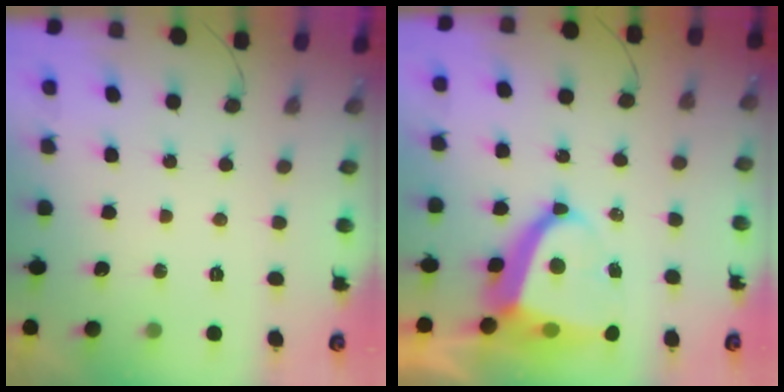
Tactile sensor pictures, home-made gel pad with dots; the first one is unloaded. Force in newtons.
{"total": 10.3, "press": 10.2, "slide": 1.2}